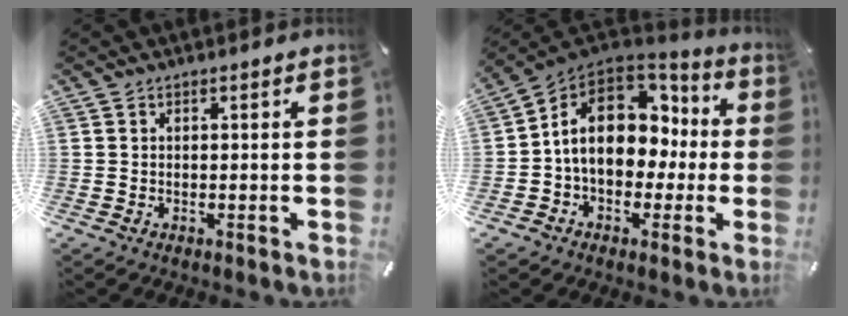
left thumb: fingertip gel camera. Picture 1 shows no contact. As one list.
[{"total": 16.2, "force": [2.2, 12.3, 10.4], "torque": [-0.176, 0.000, 0.042]}]